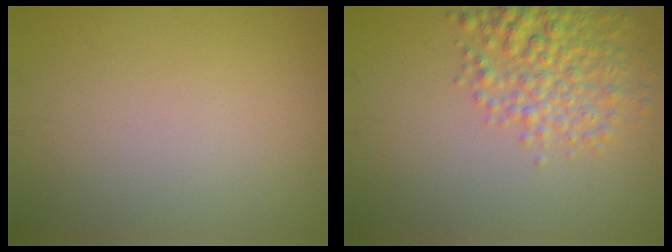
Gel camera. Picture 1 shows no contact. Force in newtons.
{"total": 5.0, "press": 5.0, "slide": 0.2}